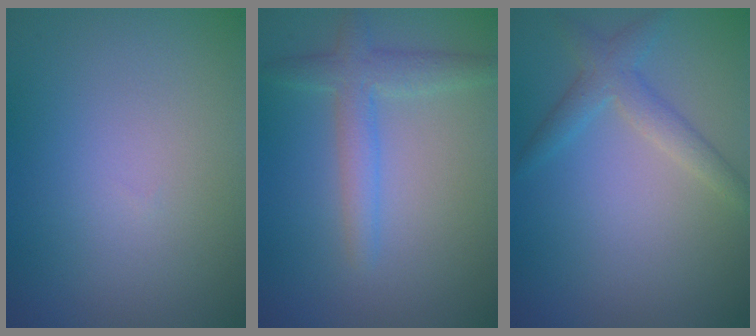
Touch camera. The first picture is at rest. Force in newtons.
{"total": 3.0, "press": 3.0, "slide": 0.2}
{"total": 2.6, "press": 2.6, "slide": 0.2}